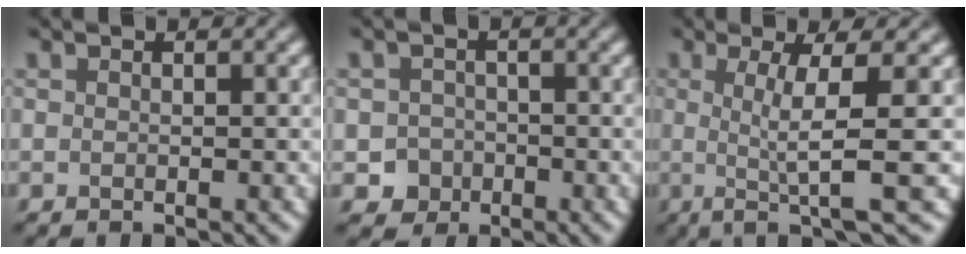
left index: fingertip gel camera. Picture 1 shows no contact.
{"total": 2.3, "force": [-1.0, 2.0, 0.4], "torque": [0.002, -0.002, -0.021]}
{"total": 5.6, "force": [-0.3, 0.6, 5.6], "torque": [-0.098, 0.002, -0.008]}